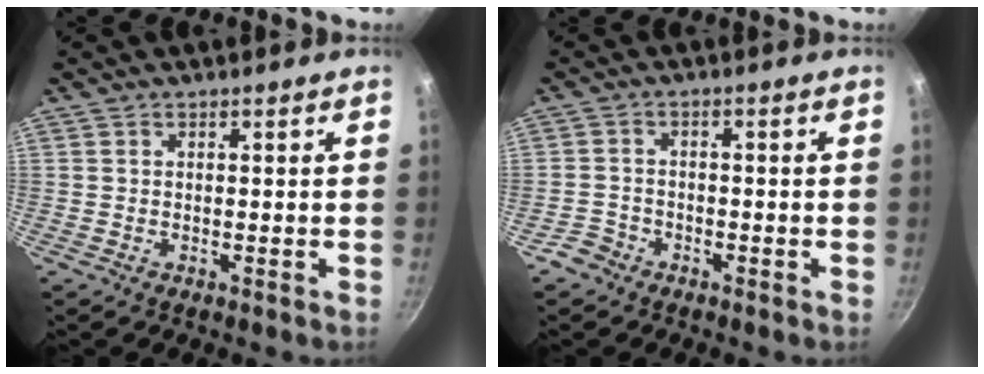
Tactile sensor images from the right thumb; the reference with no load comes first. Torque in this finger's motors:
{"motor_torque": [0.23, -0.81, -0.52, -0.28, -0.09]}